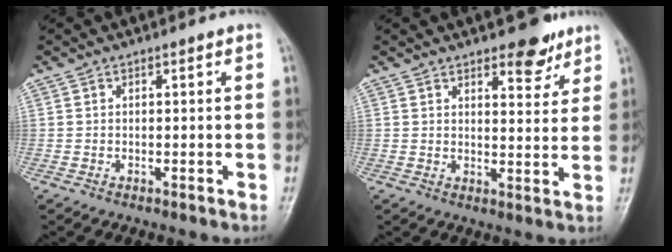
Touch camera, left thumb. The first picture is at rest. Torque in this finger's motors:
{"motor_torque": [-0.06, 0.19, -0.23, -0.05, 0.11]}